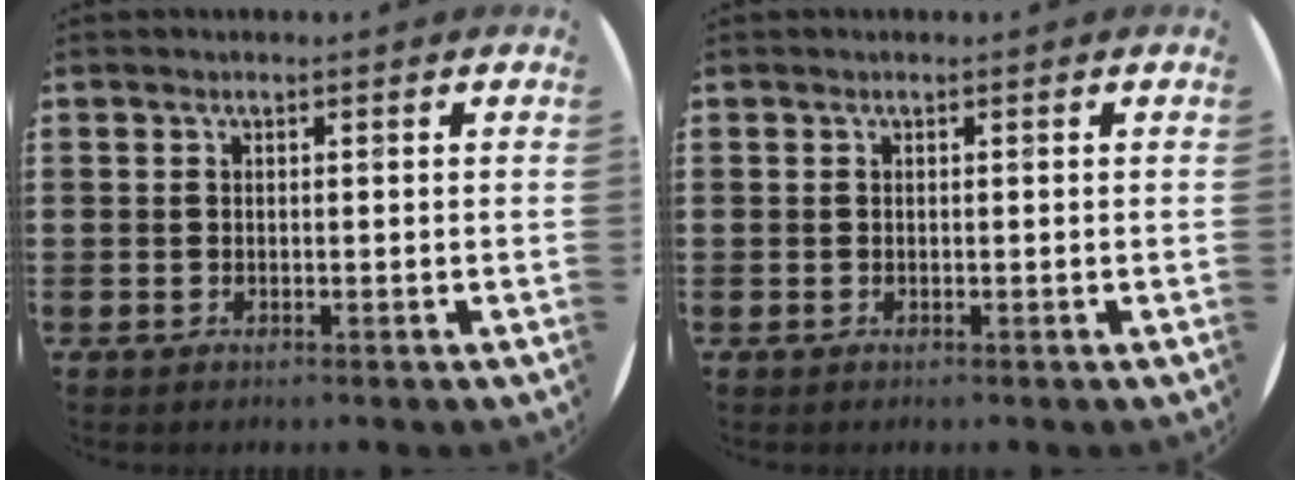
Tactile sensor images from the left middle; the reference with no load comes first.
{"total": 0.0}